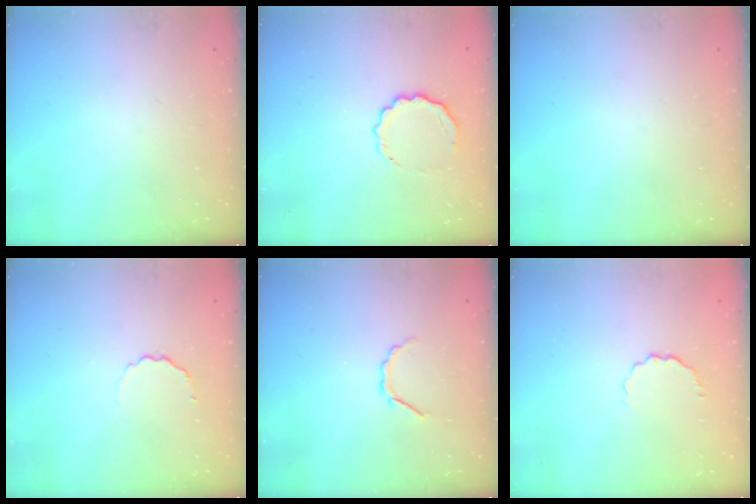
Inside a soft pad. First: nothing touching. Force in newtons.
{"total": 5.6, "press": 5.4, "slide": 1.4}
{"total": 0.0}
{"total": 2.7, "press": 2.5, "slide": 0.9}
{"total": 2.8, "press": 2.7, "slide": 0.8}
{"total": 3.7, "press": 3.5, "slide": 1.2}